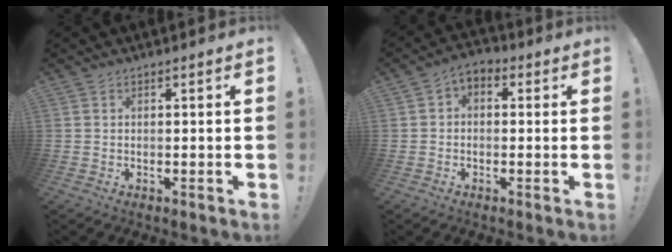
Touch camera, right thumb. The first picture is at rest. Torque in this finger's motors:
{"motor_torque": [0.23, -0.05, -0.05, 0.05, 0.01]}